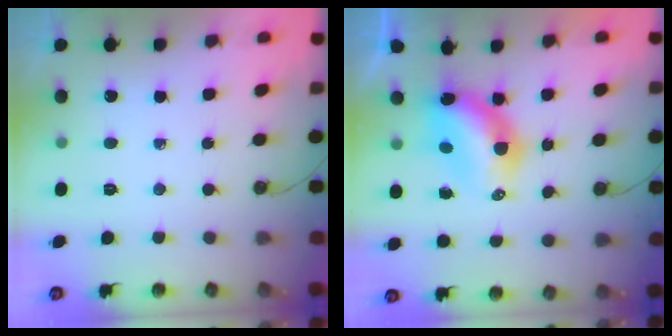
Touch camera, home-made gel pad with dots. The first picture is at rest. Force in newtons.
{"total": 7.2, "press": 7.2, "slide": 0.5}